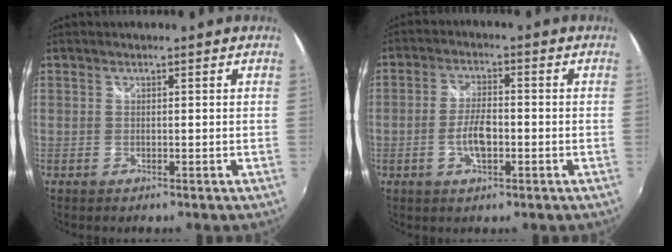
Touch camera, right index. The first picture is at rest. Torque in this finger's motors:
{"motor_torque": [-0.08, -0.04, 0.04, 0.02]}